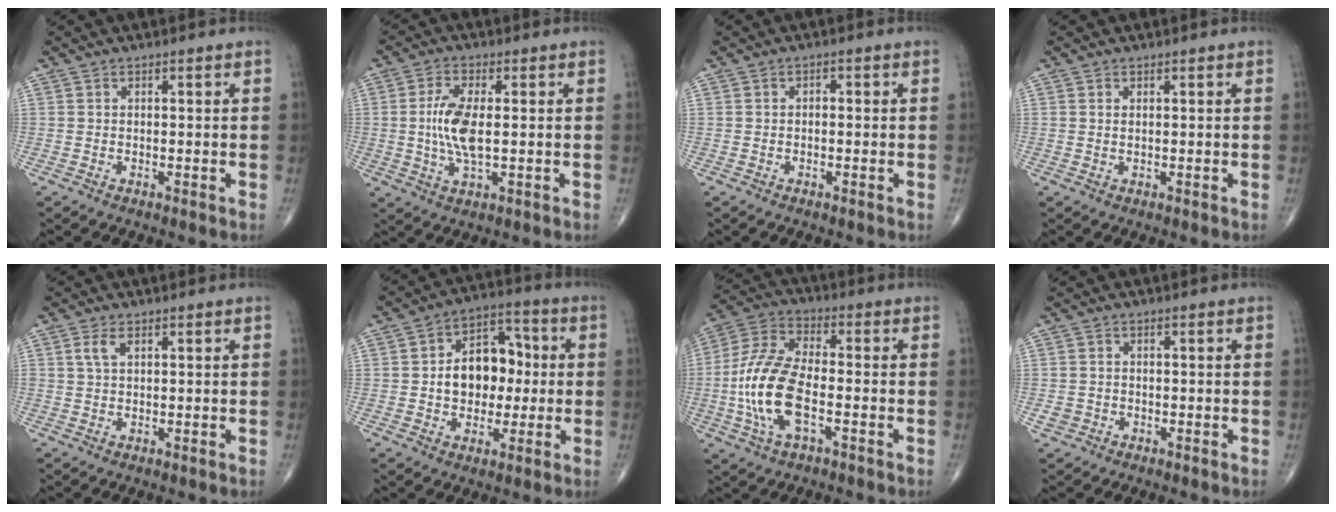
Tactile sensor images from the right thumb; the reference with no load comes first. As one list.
[{"total": 8.1, "force": [0.1, 3.2, 7.5], "torque": [-0.165, -0.007, 0.003]}, {"total": 1.0, "force": [-0.1, 0.6, 0.8], "torque": [-0.006, 0.003, -0.004]}, {"total": 0.5, "force": [0.3, 0.2, 0.4], "torque": [-0.010, 0.000, 0.006]}, {"total": 2.4, "force": [1.0, 1.2, 1.8], "torque": [-0.042, 0.005, 0.025]}, {"total": 12.8, "force": [0.1, 9.1, 9.0], "torque": [-0.093, 0.032, -0.003]}, {"total": 14.7, "force": [-3.4, 6.7, 12.6], "torque": [-0.272, 0.024, -0.067]}, {"total": 2.0, "force": [-0.7, 1.8, 0.5], "torque": [-0.002, 0.009, -0.010]}]